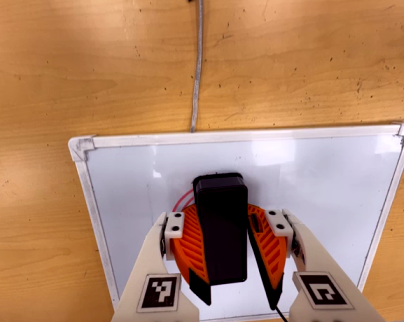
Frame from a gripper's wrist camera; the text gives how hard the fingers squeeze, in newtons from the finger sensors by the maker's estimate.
{"total": 15.8, "left": 17.5, "right": 14.0}